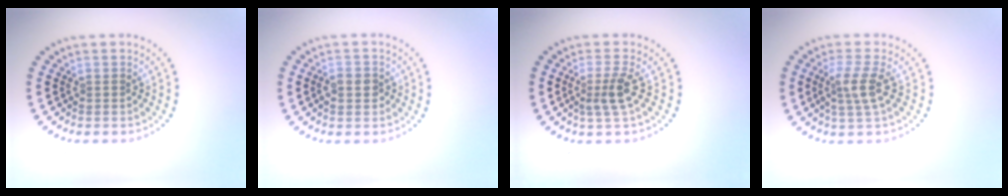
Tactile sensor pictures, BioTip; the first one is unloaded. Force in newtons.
{"total": 1.9, "press": 1.9, "slide": 0.4}
{"total": 2.3, "press": 1.8, "slide": 1.5}
{"total": 2.6, "press": 2.1, "slide": 1.5}